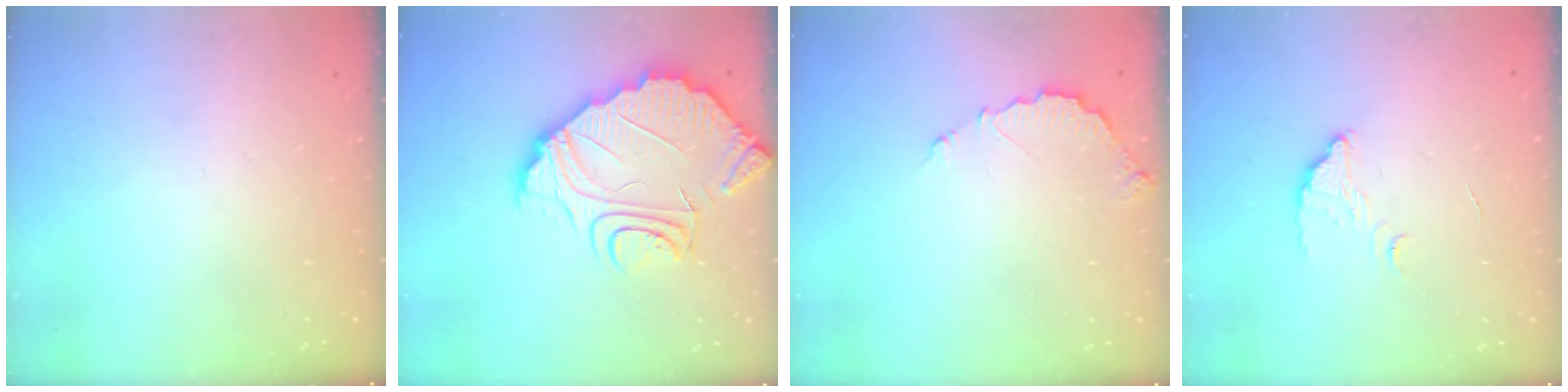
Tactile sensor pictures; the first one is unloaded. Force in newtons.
{"total": 10.0, "press": 9.9, "slide": 1.0}
{"total": 5.0, "press": 5.0, "slide": 0.3}
{"total": 3.8, "press": 3.8, "slide": 0.1}